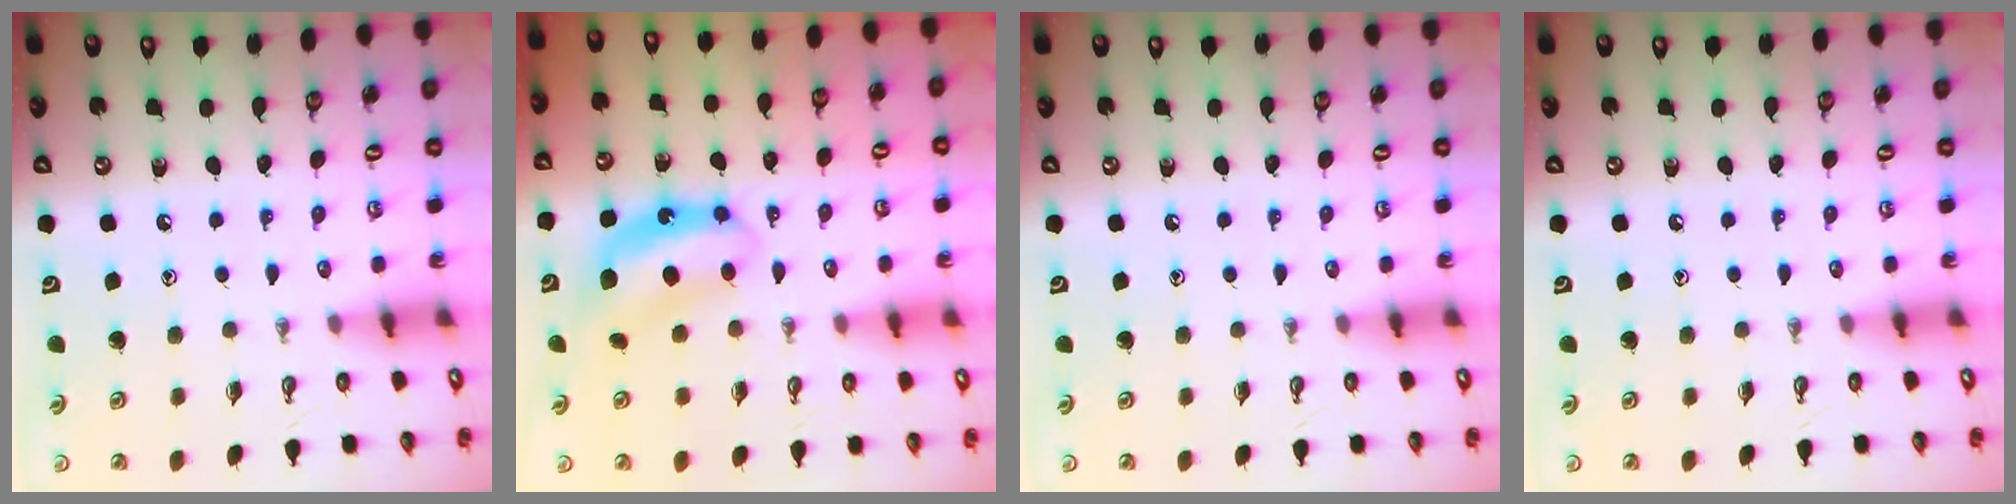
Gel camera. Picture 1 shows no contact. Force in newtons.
{"total": 7.7, "press": 7.7, "slide": 0.3}
{"total": 0.0}
{"total": 0.0}